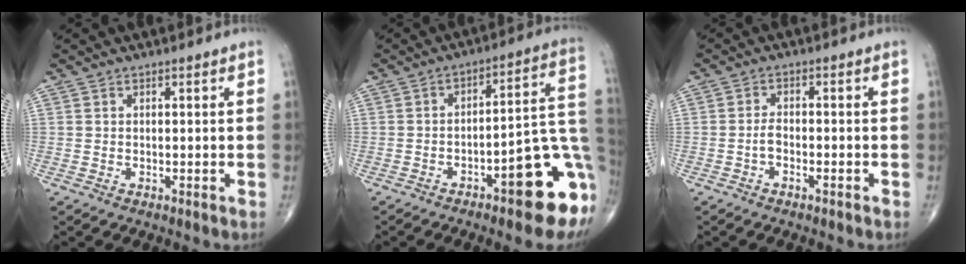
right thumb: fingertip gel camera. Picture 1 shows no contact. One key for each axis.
{"total": 16.6, "fx": -6.6, "fy": 4.6, "fz": 14.5, "tx": -0.119, "ty": 0.052, "tz": -0.082}
{"total": 2.2, "fx": -1.1, "fy": 0.9, "fz": 1.7, "tx": -0.035, "ty": 0.013, "tz": -0.024}